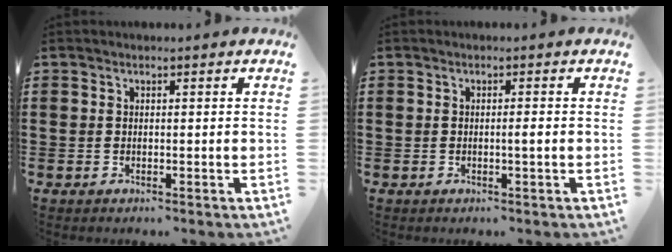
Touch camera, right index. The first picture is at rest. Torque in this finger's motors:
{"motor_torque": [0.38, -0.27, 0.03, 0.03]}